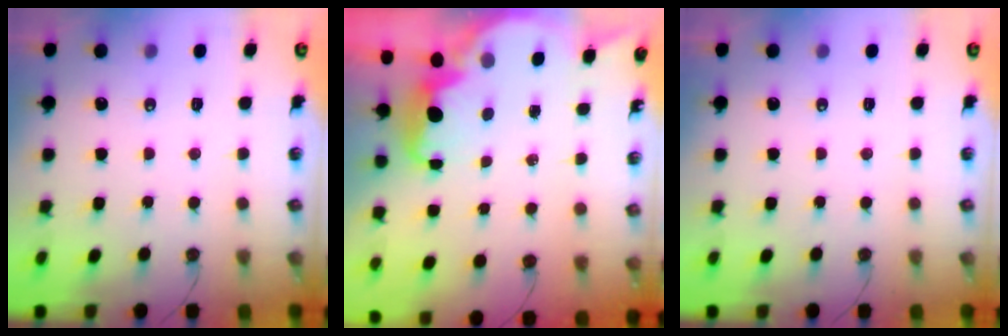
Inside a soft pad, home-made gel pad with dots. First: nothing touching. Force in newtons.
{"total": 2.7, "press": 2.7, "slide": 0.4}
{"total": 0.0}